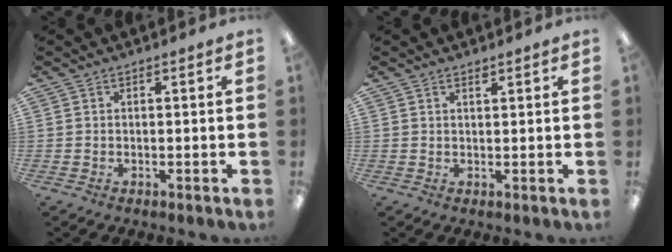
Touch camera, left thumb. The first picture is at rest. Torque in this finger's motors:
{"motor_torque": [0.06, 0.12, 0.01, 0.04, 0.03]}